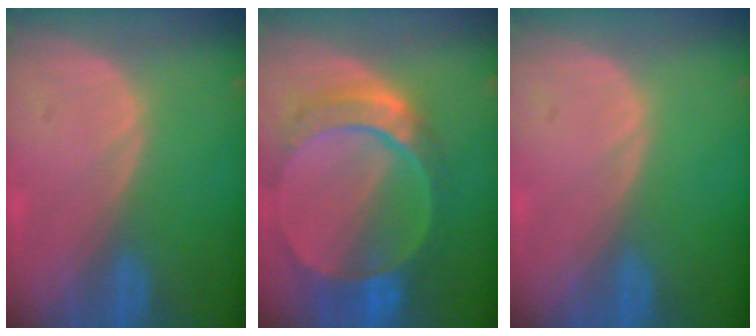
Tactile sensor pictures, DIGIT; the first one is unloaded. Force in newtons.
{"total": 9.9, "press": 8.5, "slide": 5.0}
{"total": 0.0}